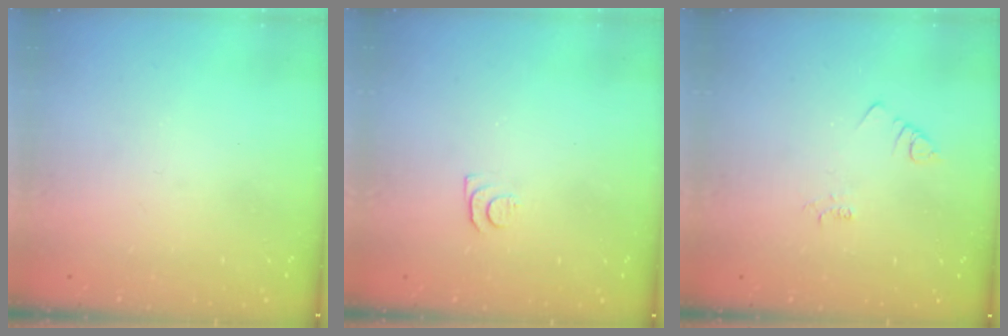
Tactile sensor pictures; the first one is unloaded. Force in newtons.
{"total": 4.4, "press": 4.4, "slide": 0.6}
{"total": 1.9, "press": 1.9, "slide": 0.3}